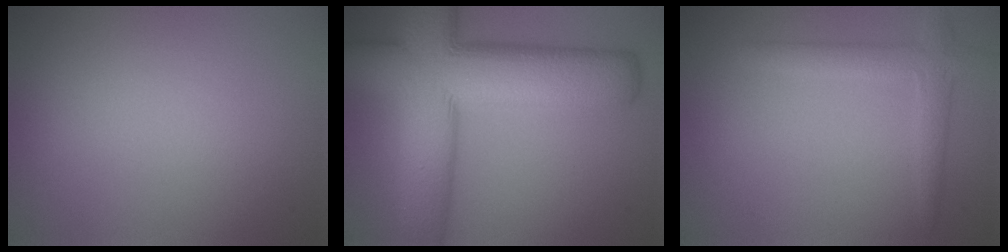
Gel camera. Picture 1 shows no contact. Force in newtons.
{"total": 13.1, "press": 13.1, "slide": 0.7}
{"total": 2.5, "press": 2.5, "slide": 0.3}